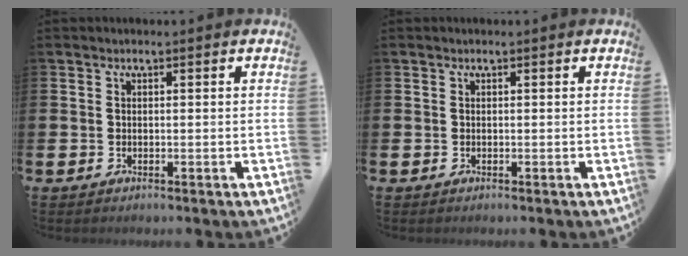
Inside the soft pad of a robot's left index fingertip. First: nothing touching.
{"total": 0.0}